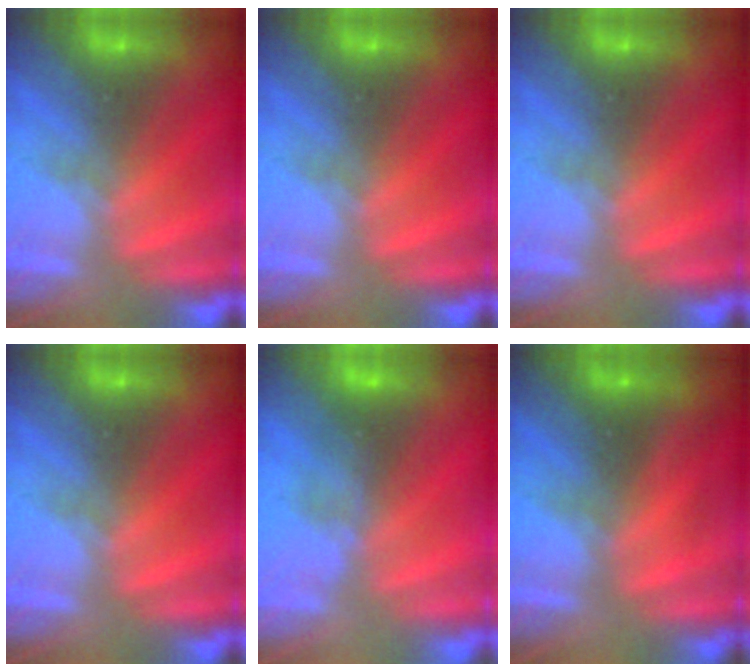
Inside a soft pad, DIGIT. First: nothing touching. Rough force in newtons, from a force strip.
{"total": 0.0}
{"total": 0.0}
{"total": 0.0}
{"total": 3.0}
{"total": 1.7}